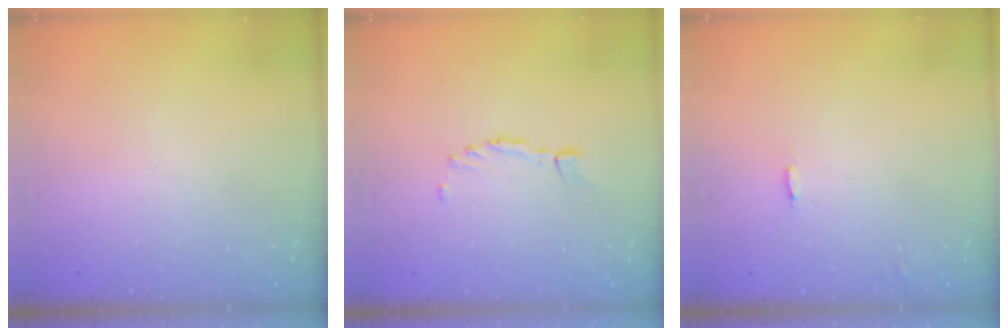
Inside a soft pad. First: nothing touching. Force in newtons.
{"total": 1.7, "press": 1.7, "slide": 0.2}
{"total": 1.9, "press": 1.9, "slide": 0.1}